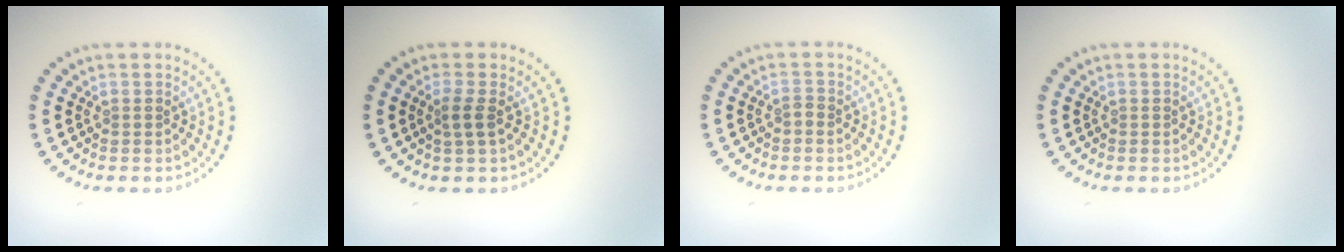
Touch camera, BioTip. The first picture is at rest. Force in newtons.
{"total": 1.6, "press": 1.3, "slide": 0.9}
{"total": 0.7, "press": 0.4, "slide": 0.5}
{"total": 0.0}